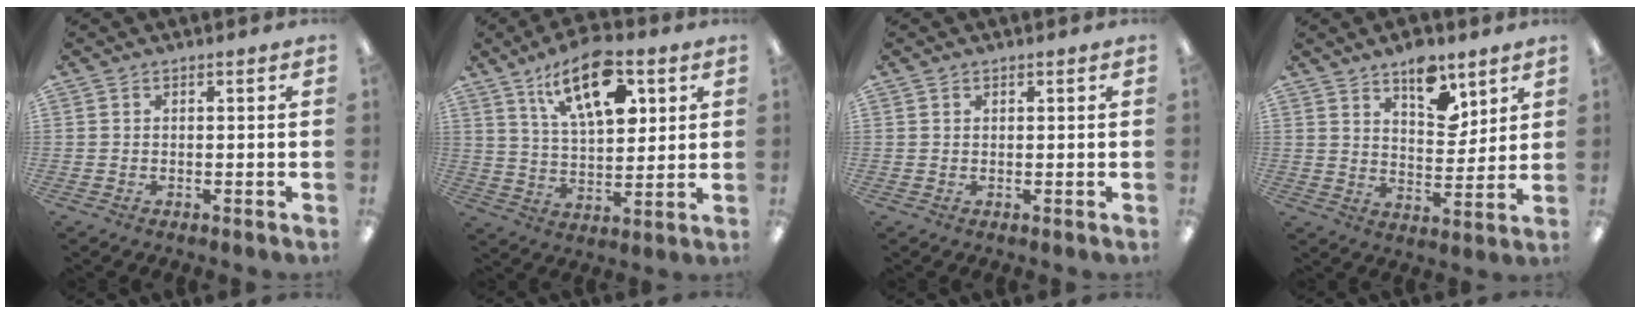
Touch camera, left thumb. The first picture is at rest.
{"total": 16.8, "force": [8.7, 7.9, 12.0], "torque": [-0.184, -0.029, 0.147]}
{"total": 0.6, "force": [0.4, 0.3, 0.2], "torque": [-0.004, 0.003, 0.007]}
{"total": 10.7, "force": [7.2, 5.3, 5.9], "torque": [-0.070, -0.039, 0.122]}